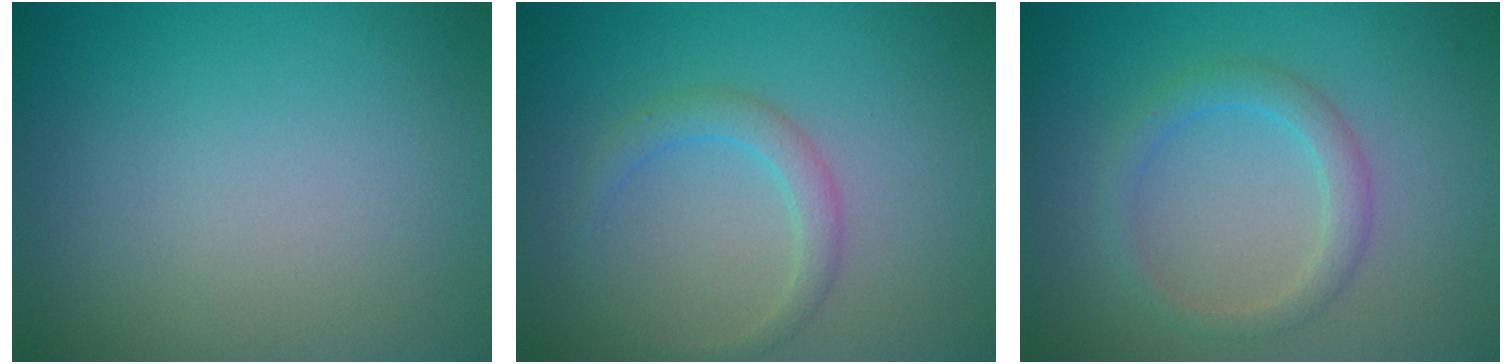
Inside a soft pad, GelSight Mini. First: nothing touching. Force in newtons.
{"total": 2.0, "press": 2.0, "slide": 0.2}
{"total": 2.3, "press": 2.3, "slide": 0.1}